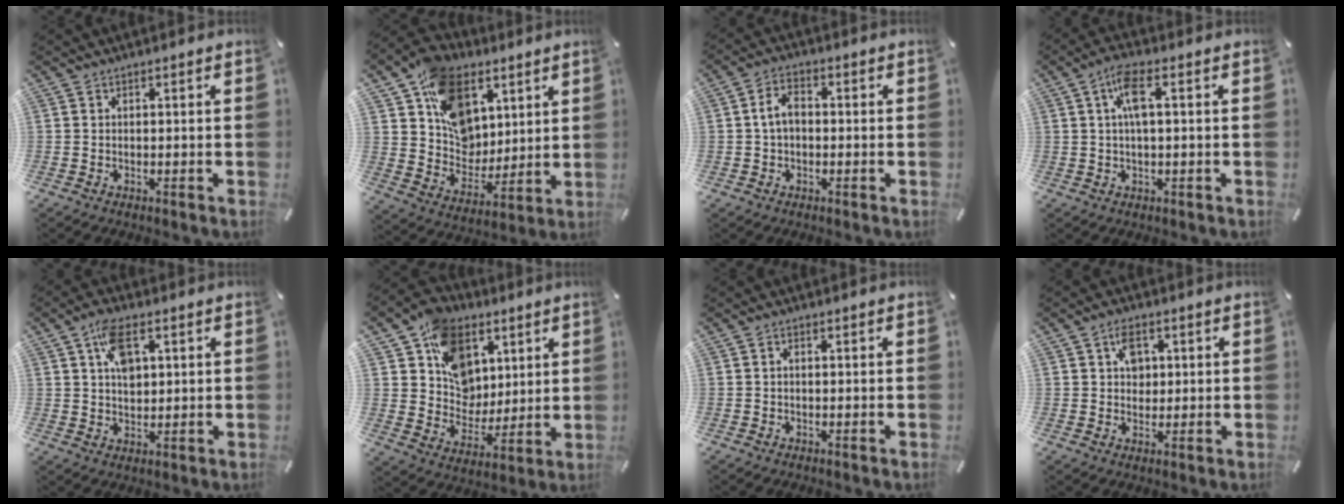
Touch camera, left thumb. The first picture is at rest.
{"total": 16.1, "force": [7.5, 12.5, 6.8], "torque": [-0.126, -0.040, 0.148]}
{"total": 4.7, "force": [-0.1, 3.2, 3.5], "torque": [-0.073, 0.009, -0.004]}
{"total": 6.3, "force": [1.1, 2.0, 5.9], "torque": [-0.113, 0.008, 0.019]}
{"total": 7.1, "force": [2.6, 4.3, 5.0], "torque": [-0.085, 0.001, 0.043]}
{"total": 14.1, "force": [5.8, 11.9, 5.0], "torque": [-0.093, -0.033, 0.114]}
{"total": 0.8, "force": [0.0, 0.4, 0.7], "torque": [-0.013, 0.002, -0.002]}
{"total": 4.8, "force": [1.5, 3.9, 2.5], "torque": [-0.026, -0.005, 0.019]}